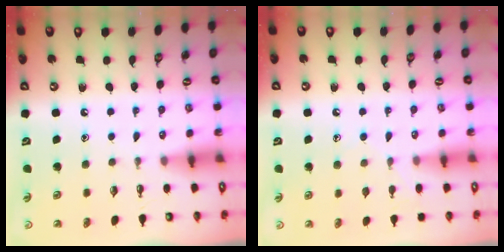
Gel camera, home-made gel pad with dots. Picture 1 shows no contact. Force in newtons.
{"total": 6.4, "press": 6.4, "slide": 0.7}